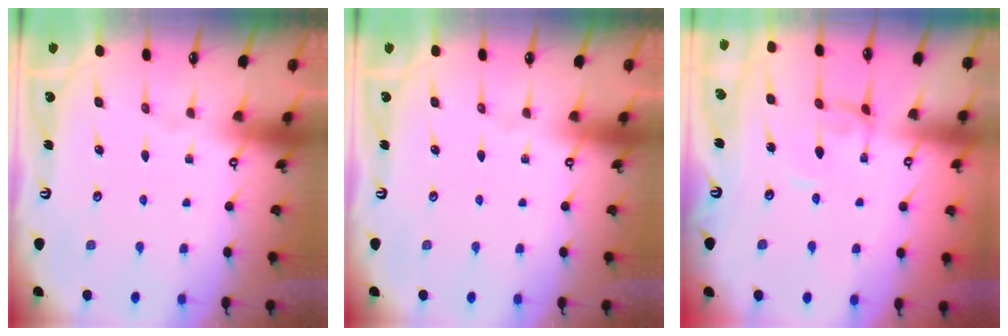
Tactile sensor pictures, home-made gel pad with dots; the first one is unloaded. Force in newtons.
{"total": 0.0}
{"total": 2.1, "press": 2.1, "slide": 0.2}